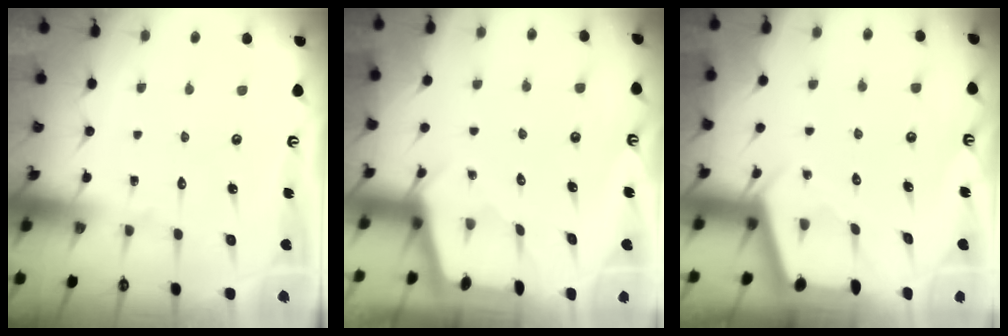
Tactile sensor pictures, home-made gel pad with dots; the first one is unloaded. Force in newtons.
{"total": 2.2, "press": 2.2, "slide": 0.3}
{"total": 2.4, "press": 2.4, "slide": 0.3}